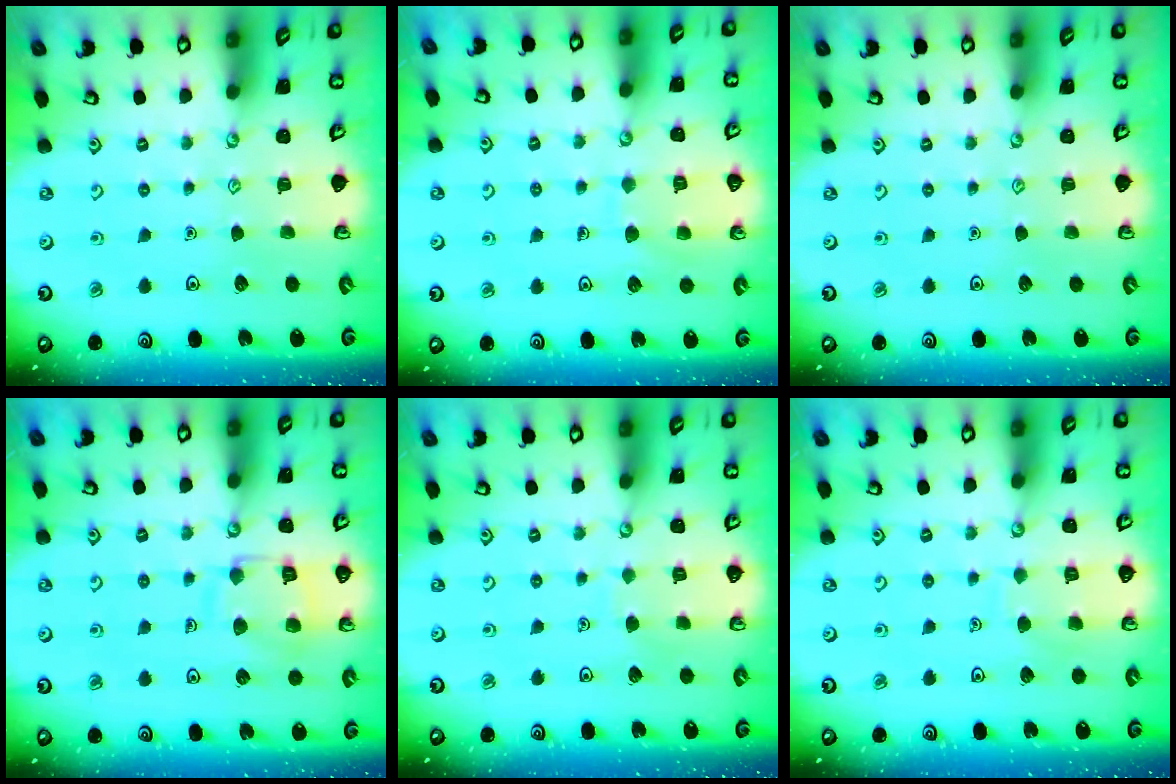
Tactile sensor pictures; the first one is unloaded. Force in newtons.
{"total": 7.4, "press": 7.4, "slide": 0.4}
{"total": 0.0}
{"total": 11.8, "press": 11.7, "slide": 1.1}
{"total": 3.1, "press": 3.1, "slide": 0.2}
{"total": 5.2, "press": 5.1, "slide": 0.6}